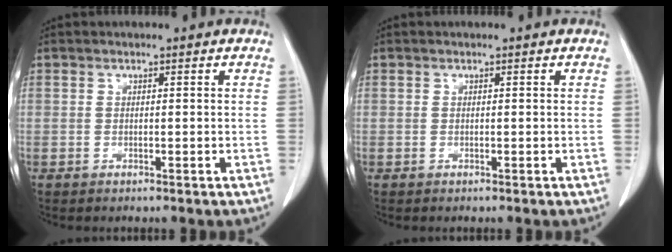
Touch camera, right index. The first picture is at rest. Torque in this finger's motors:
{"motor_torque": [0.00, 0.00, 0.00, 0.00]}